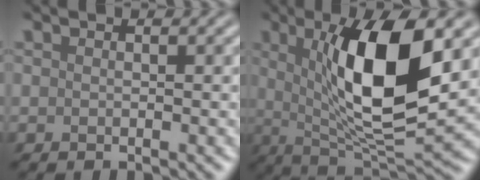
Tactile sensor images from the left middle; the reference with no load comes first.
{"total": 10.7, "force": [2.2, 3.1, 10.0], "torque": [-0.145, -0.010, 0.043]}